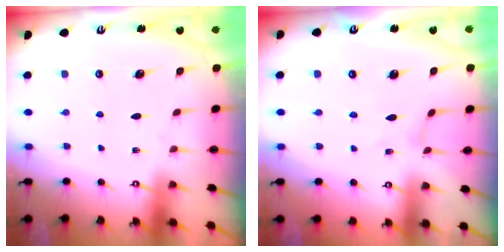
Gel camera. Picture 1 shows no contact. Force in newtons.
{"total": 0.0}